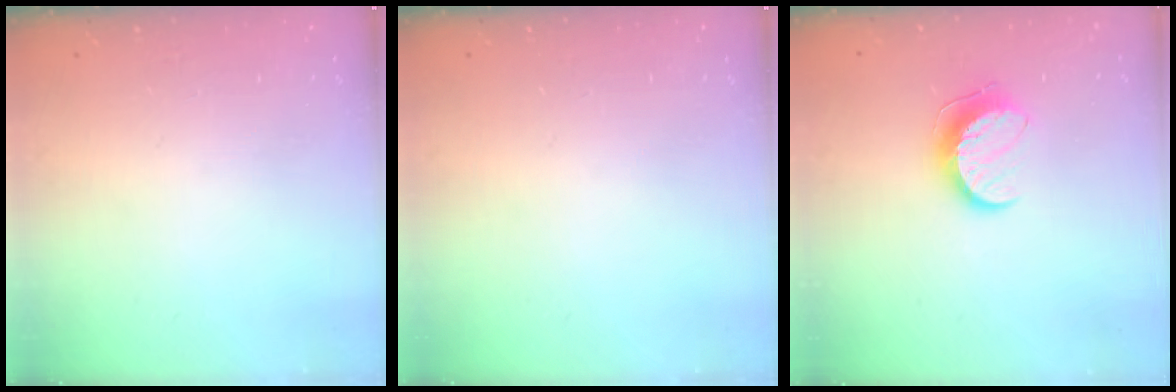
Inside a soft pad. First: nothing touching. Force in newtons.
{"total": 0.0}
{"total": 9.5, "press": 9.5, "slide": 0.7}